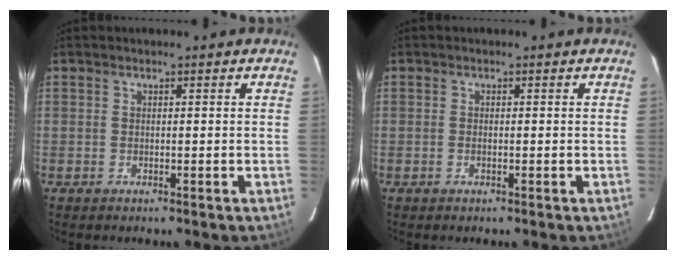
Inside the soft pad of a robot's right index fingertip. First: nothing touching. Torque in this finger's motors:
{"motor_torque": [0.44, 0.10, 0.09, 0.02]}